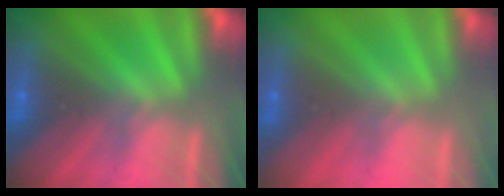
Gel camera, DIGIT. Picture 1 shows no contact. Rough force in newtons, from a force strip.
{"total": 2.9}